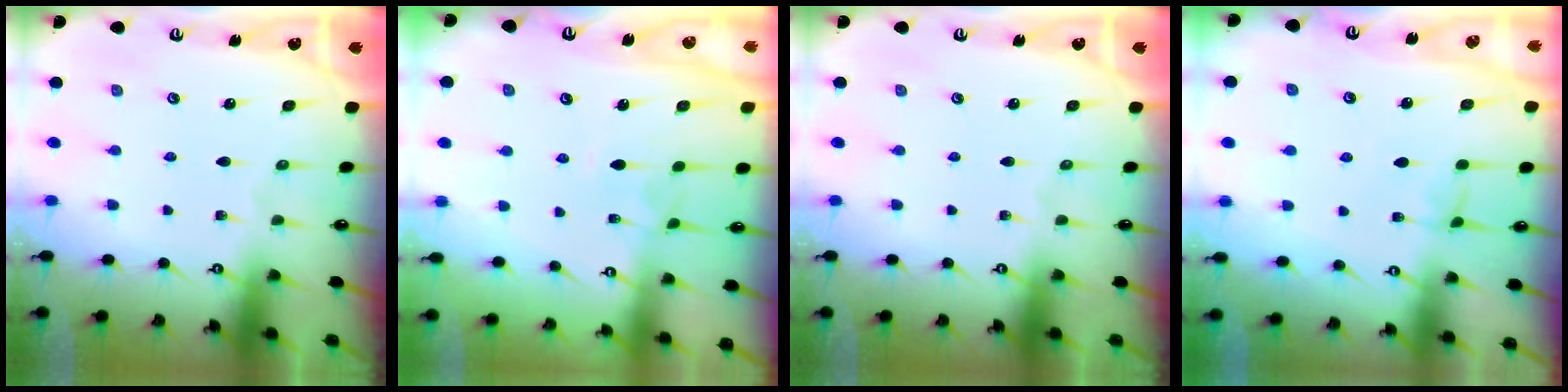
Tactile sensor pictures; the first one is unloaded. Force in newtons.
{"total": 2.2, "press": 2.2, "slide": 0.5}
{"total": 0.0}
{"total": 2.3, "press": 2.2, "slide": 0.3}